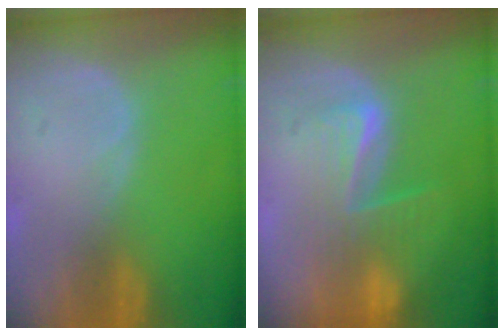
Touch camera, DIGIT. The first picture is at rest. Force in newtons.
{"total": 6.7, "press": 6.5, "slide": 1.4}